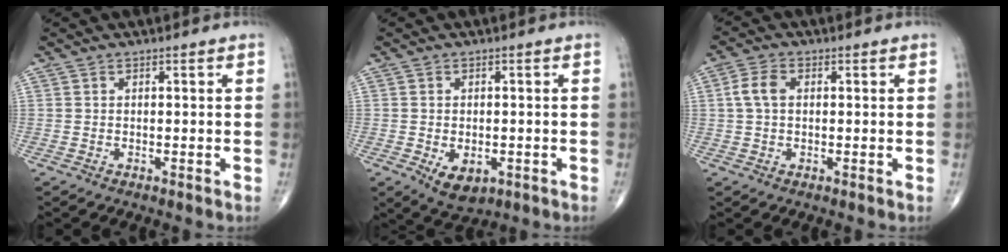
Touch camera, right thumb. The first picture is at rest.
{"total": 5.7, "force": [-1.8, 3.6, 4.1], "torque": [-0.054, 0.000, -0.015]}
{"total": 4.2, "force": [0.6, 2.6, 3.2], "torque": [-0.073, 0.010, 0.008]}